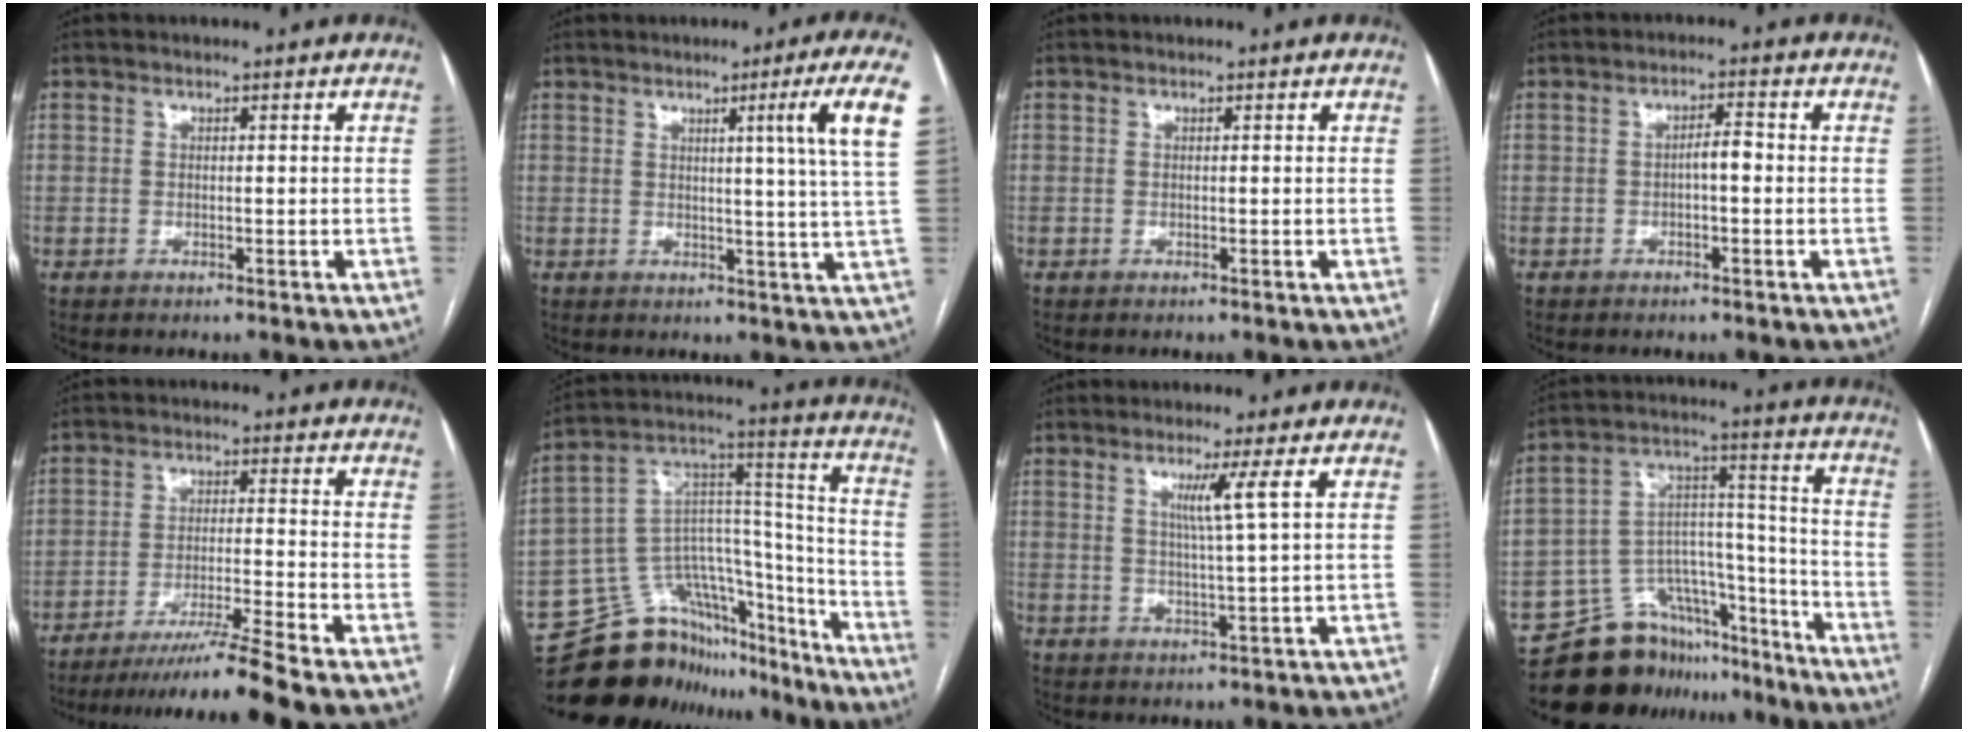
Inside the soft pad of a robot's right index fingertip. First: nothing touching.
{"total": 9.1, "force": [3.6, -2.6, 8.0], "torque": [-0.104, -0.013, 0.046]}
{"total": 0.0}
{"total": 2.4, "force": [-0.3, 0.7, 2.3], "torque": [-0.037, 0.009, -0.004]}
{"total": 9.4, "force": [-7.8, -3.1, 4.2], "torque": [-0.055, -0.029, -0.132]}
{"total": 23.0, "force": [-19.1, 10.2, 7.9], "torque": [-0.124, 0.064, -0.293]}
{"total": 4.3, "force": [1.7, -1.5, 3.6], "torque": [-0.068, -0.011, 0.033]}
{"total": 14.9, "force": [-13.0, 7.1, 2.2], "torque": [-0.024, 0.077, -0.206]}